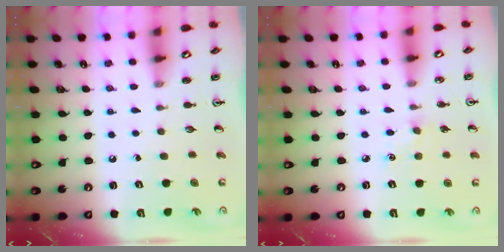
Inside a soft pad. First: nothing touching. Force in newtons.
{"total": 4.7, "press": 4.7, "slide": 0.6}